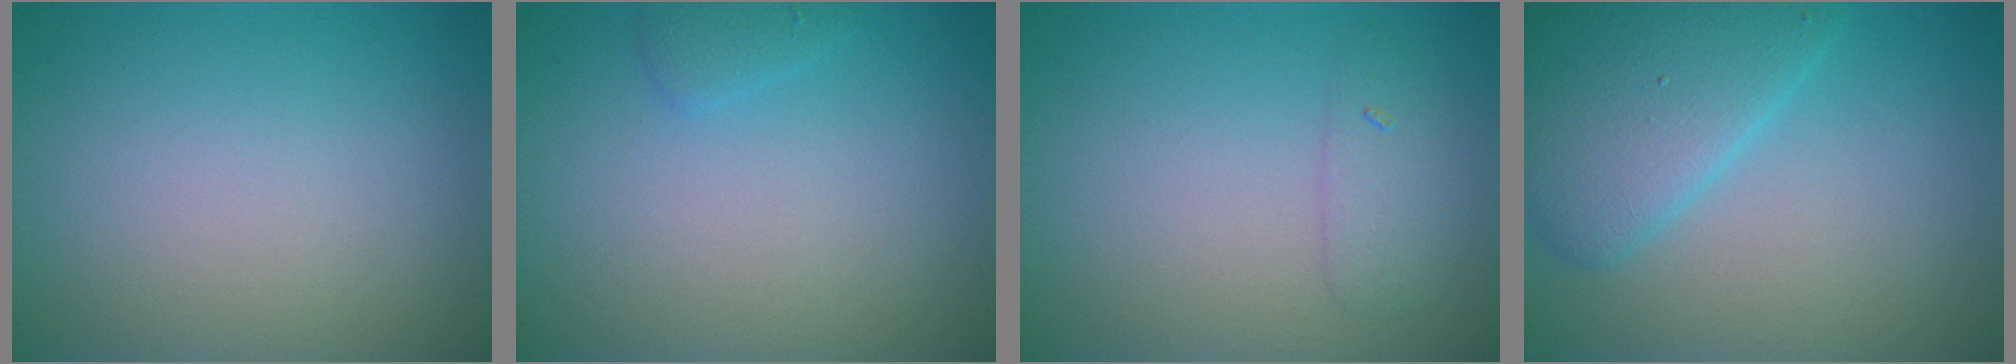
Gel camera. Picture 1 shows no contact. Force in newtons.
{"total": 1.0, "press": 1.0, "slide": 0.1}
{"total": 1.8, "press": 1.8, "slide": 0.1}
{"total": 5.3, "press": 5.3, "slide": 0.3}